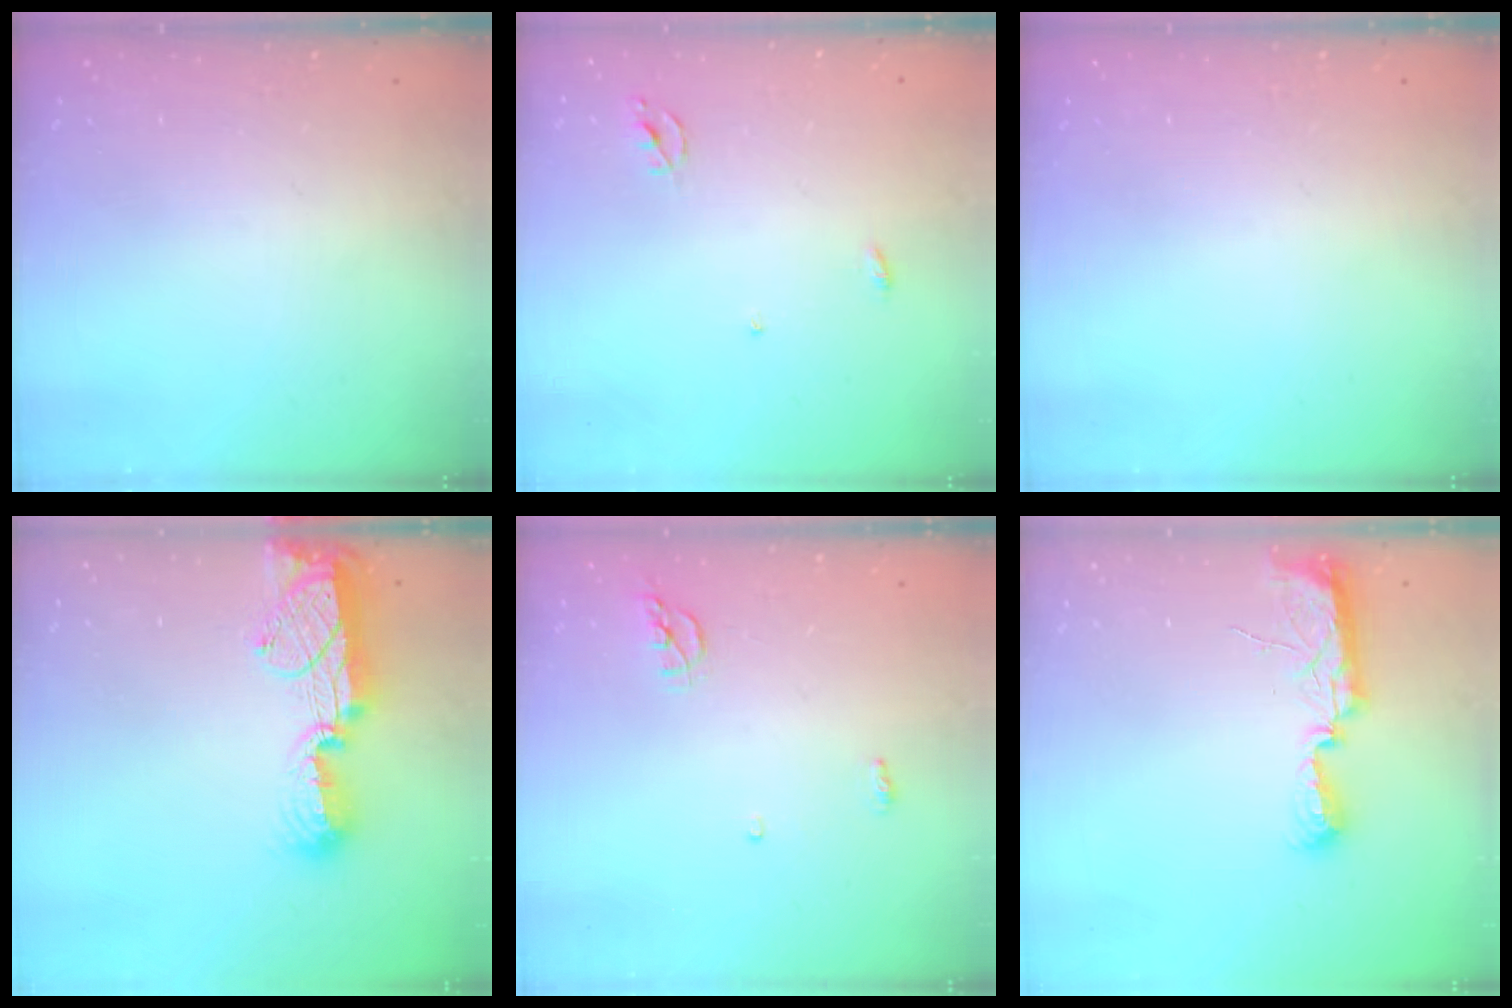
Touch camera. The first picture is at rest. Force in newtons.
{"total": 2.3, "press": 2.3, "slide": 0.1}
{"total": 0.0}
{"total": 12.4, "press": 12.3, "slide": 1.2}
{"total": 7.2, "press": 5.3, "slide": 4.9}
{"total": 9.7, "press": 8.7, "slide": 4.2}